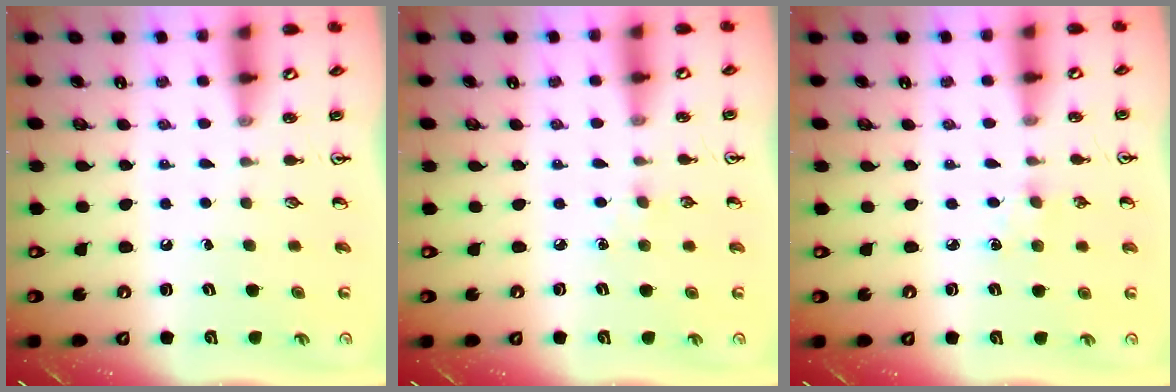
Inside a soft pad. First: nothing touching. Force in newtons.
{"total": 2.9, "press": 2.9, "slide": 0.5}
{"total": 3.3, "press": 3.3, "slide": 0.4}